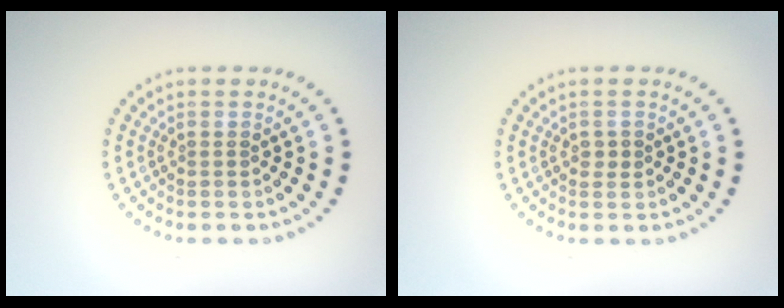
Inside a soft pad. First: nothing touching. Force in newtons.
{"total": 0.9, "press": 0.9, "slide": 0.0}